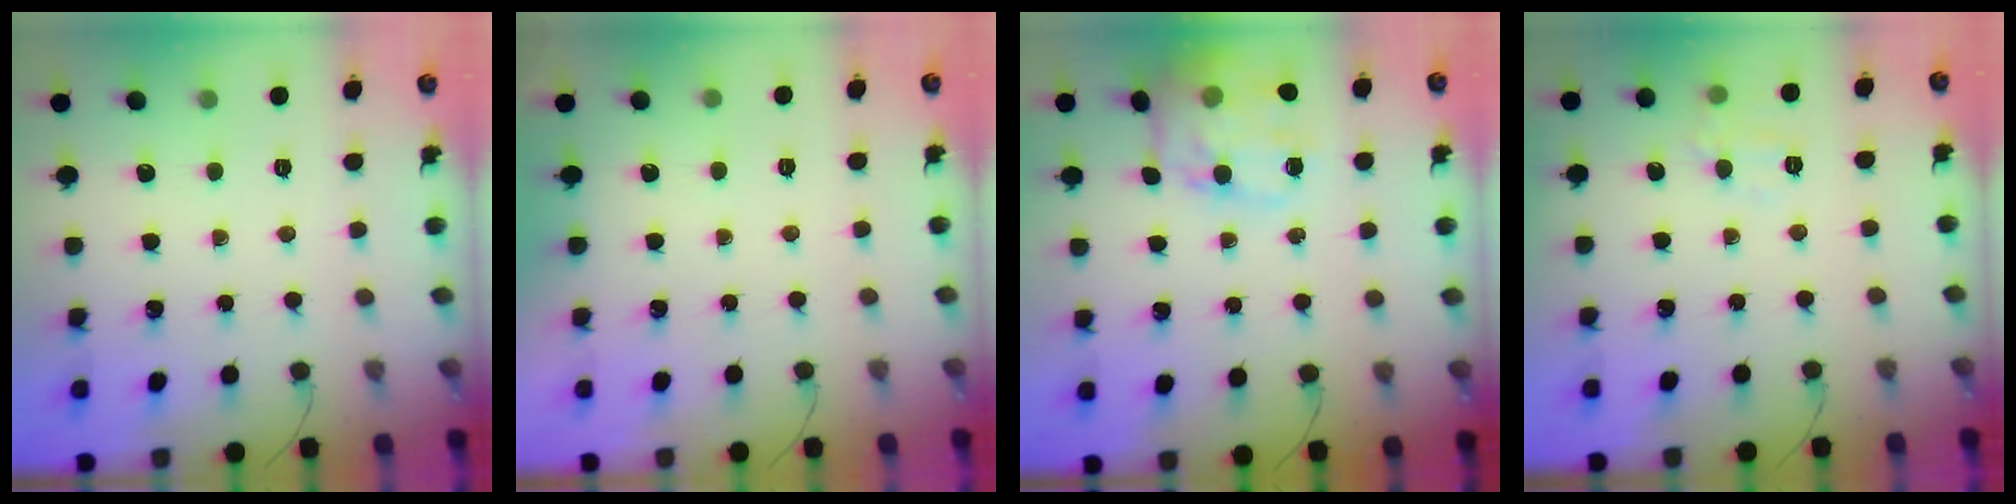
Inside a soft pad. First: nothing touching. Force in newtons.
{"total": 1.8, "press": 1.7, "slide": 0.3}
{"total": 14.9, "press": 14.7, "slide": 2.2}
{"total": 7.9, "press": 7.7, "slide": 1.7}